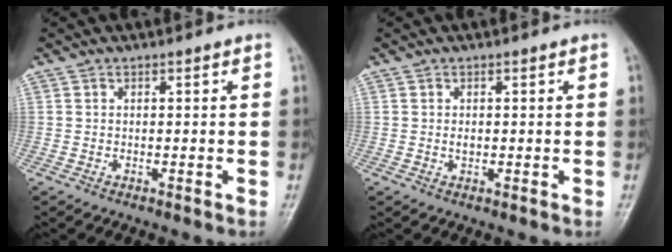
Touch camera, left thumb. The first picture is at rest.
{"total": 1.1, "force": [0.3, 0.6, 0.8], "torque": [-0.014, -0.003, 0.009]}